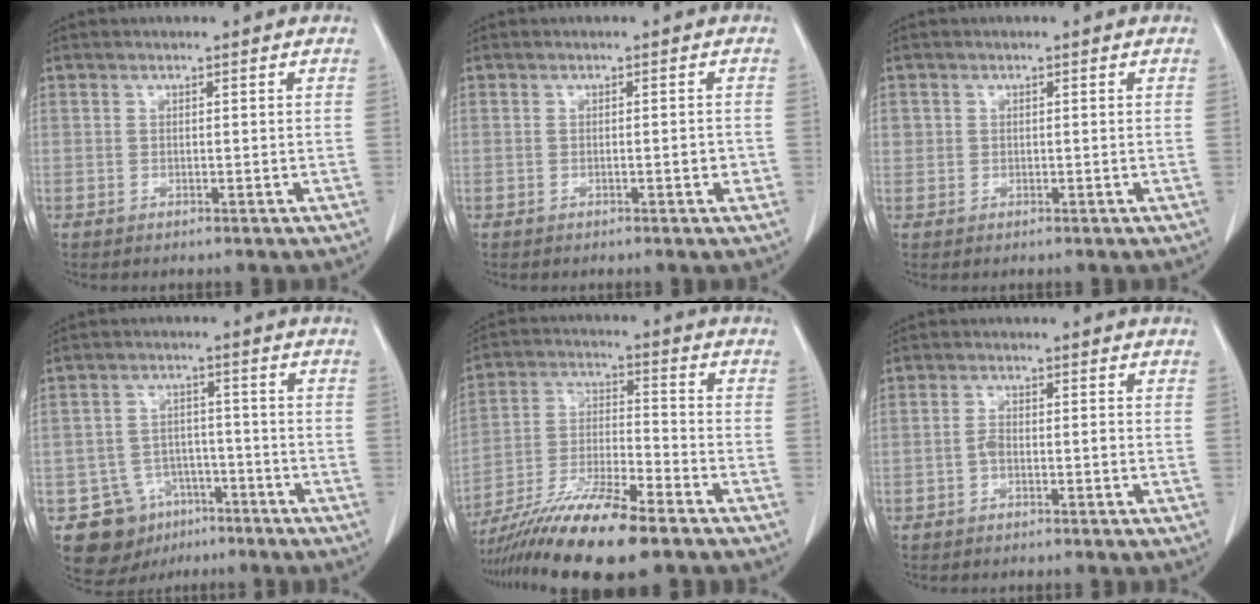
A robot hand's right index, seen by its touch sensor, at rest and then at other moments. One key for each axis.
{"total": 1.5, "fx": -0.3, "fy": 0.4, "fz": 1.4, "tx": -0.021, "ty": 0.000, "tz": -0.003}
{"total": 1.3, "fx": 0.4, "fy": 1.2, "fz": 0.2, "tx": 0.009, "ty": 0.002, "tz": 0.003}
{"total": 9.9, "fx": -5.5, "fy": 7.9, "fz": 2.1, "tx": -0.037, "ty": 0.026, "tz": -0.074}
{"total": 15.7, "fx": -11.3, "fy": 1.8, "fz": 10.7, "tx": -0.215, "ty": -0.031, "tz": -0.204}
{"total": 2.3, "fx": -0.9, "fy": 0.9, "fz": 1.9, "tx": -0.034, "ty": 0.006, "tz": -0.013}